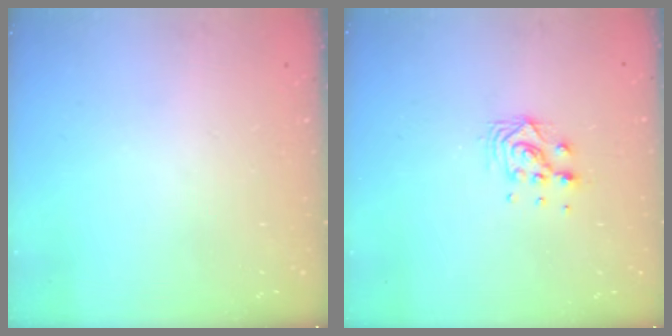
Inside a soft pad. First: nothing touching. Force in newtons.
{"total": 7.6, "press": 7.5, "slide": 0.5}